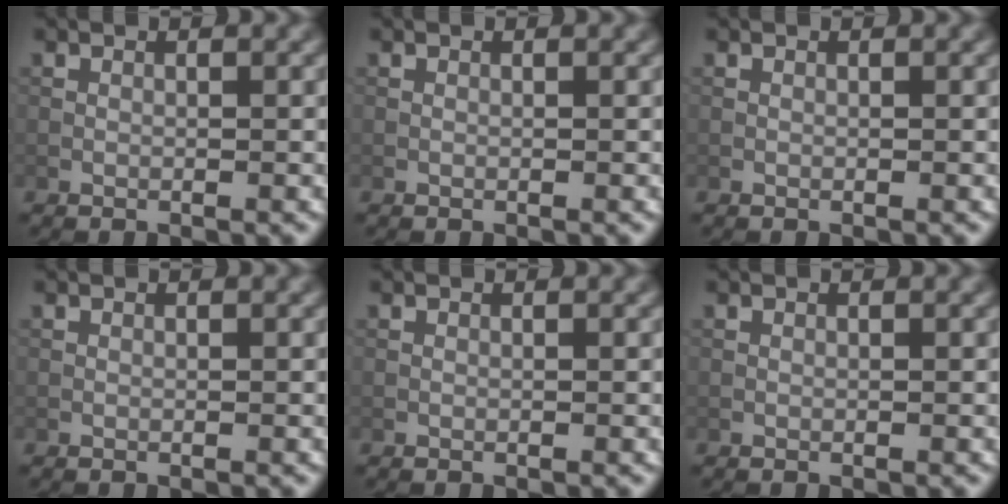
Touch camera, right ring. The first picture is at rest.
{"total": 0.0}
{"total": 0.0}
{"total": 0.0}
{"total": 0.0}
{"total": 0.0}